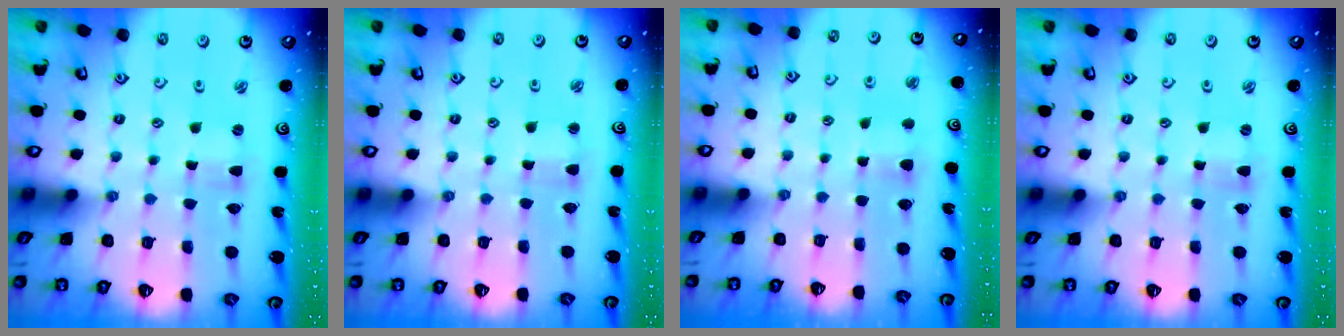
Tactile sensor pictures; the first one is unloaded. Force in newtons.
{"total": 2.3, "press": 2.3, "slide": 0.3}
{"total": 6.6, "press": 6.5, "slide": 0.8}
{"total": 0.0}